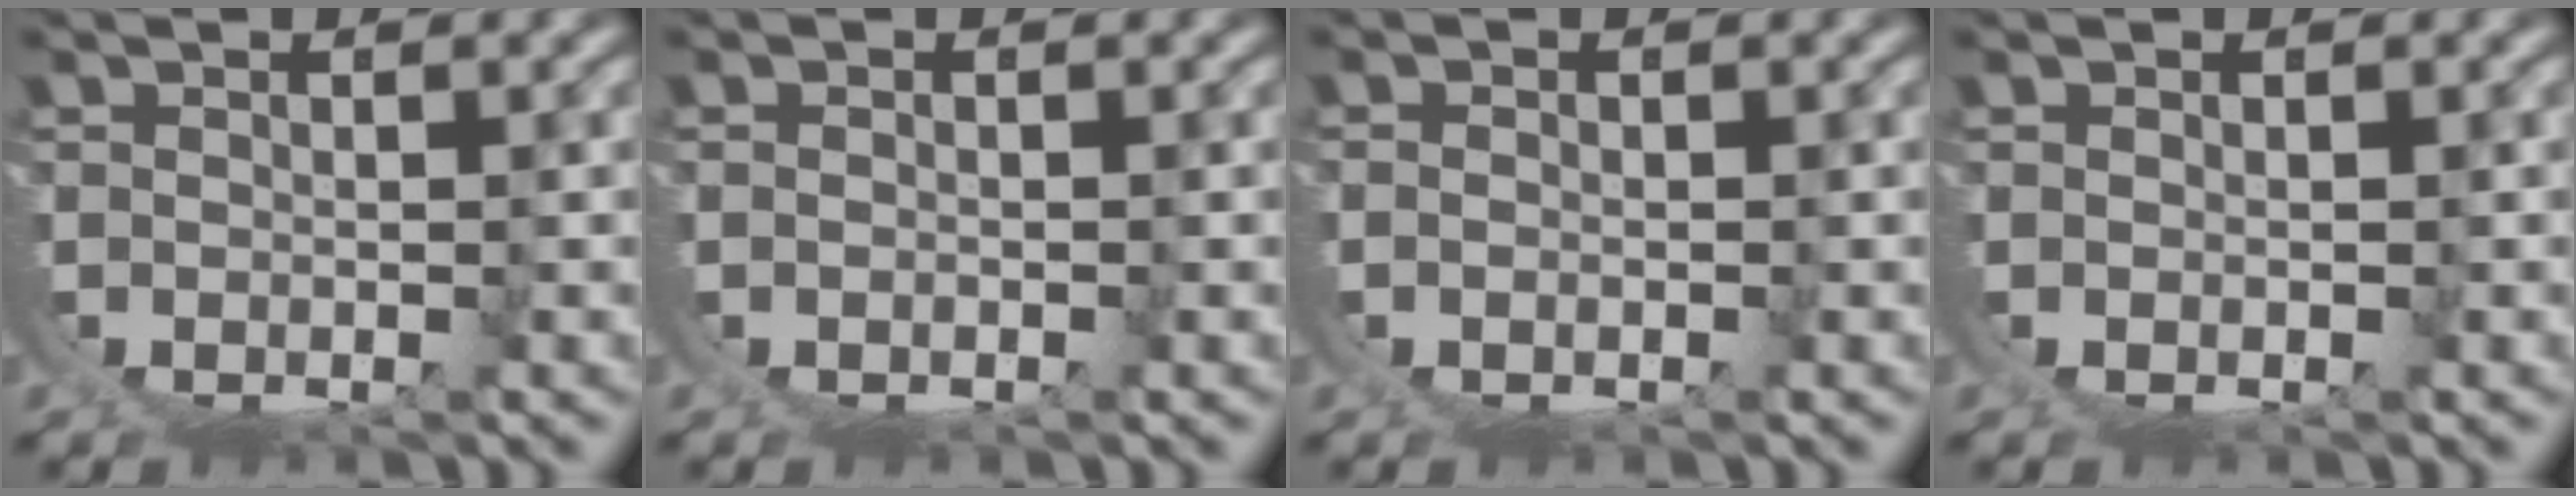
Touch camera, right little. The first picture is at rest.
{"total": 0.7, "force": [-0.2, 0.7, 0.2], "torque": [-0.006, 0.001, -0.004]}
{"total": 1.2, "force": [-0.2, 1.1, 0.5], "torque": [-0.016, -0.003, -0.002]}
{"total": 0.0}